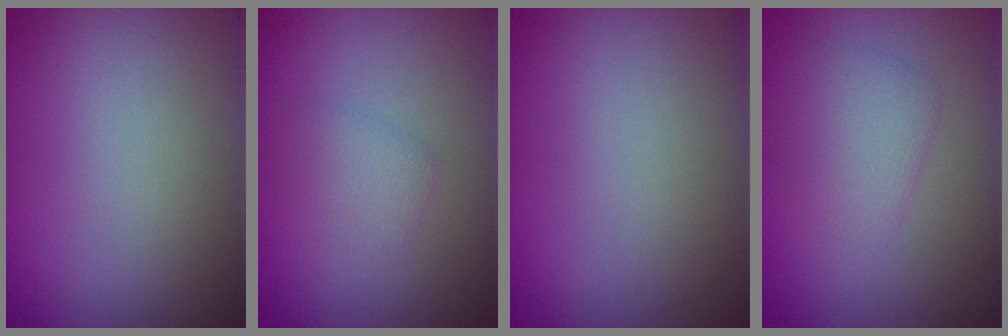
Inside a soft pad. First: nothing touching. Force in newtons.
{"total": 1.8, "press": 1.8, "slide": 0.1}
{"total": 0.0}
{"total": 2.4, "press": 2.4, "slide": 0.0}